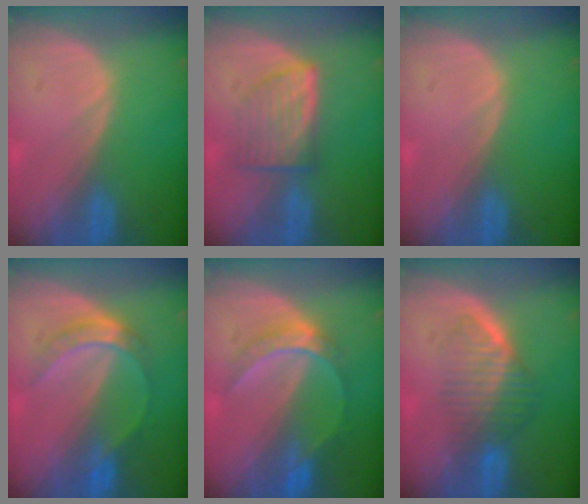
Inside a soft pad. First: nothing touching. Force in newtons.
{"total": 6.0, "press": 5.8, "slide": 1.7}
{"total": 0.0}
{"total": 5.0, "press": 4.7, "slide": 1.5}
{"total": 6.3, "press": 5.4, "slide": 3.2}
{"total": 6.7, "press": 6.1, "slide": 2.8}